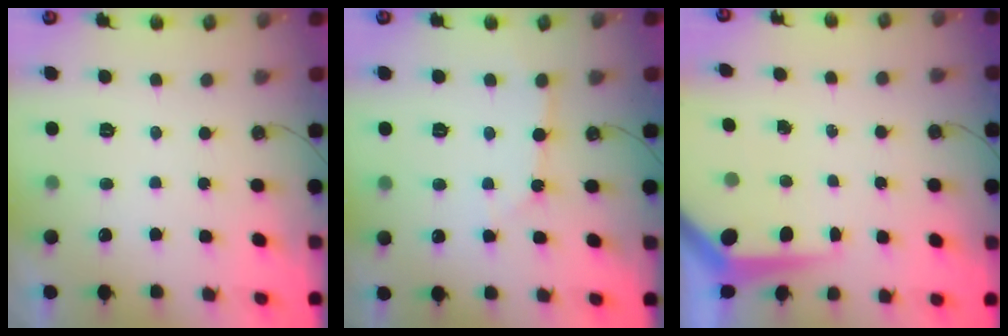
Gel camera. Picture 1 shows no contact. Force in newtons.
{"total": 2.7, "press": 2.7, "slide": 0.4}
{"total": 7.9, "press": 7.9, "slide": 0.6}